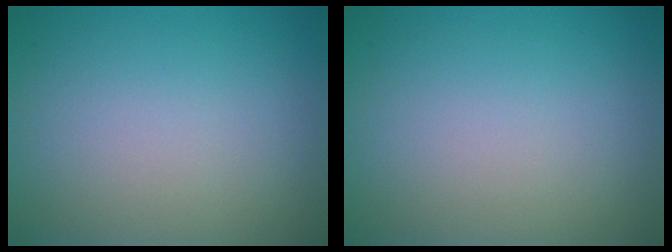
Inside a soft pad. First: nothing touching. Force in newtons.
{"total": 0.0}